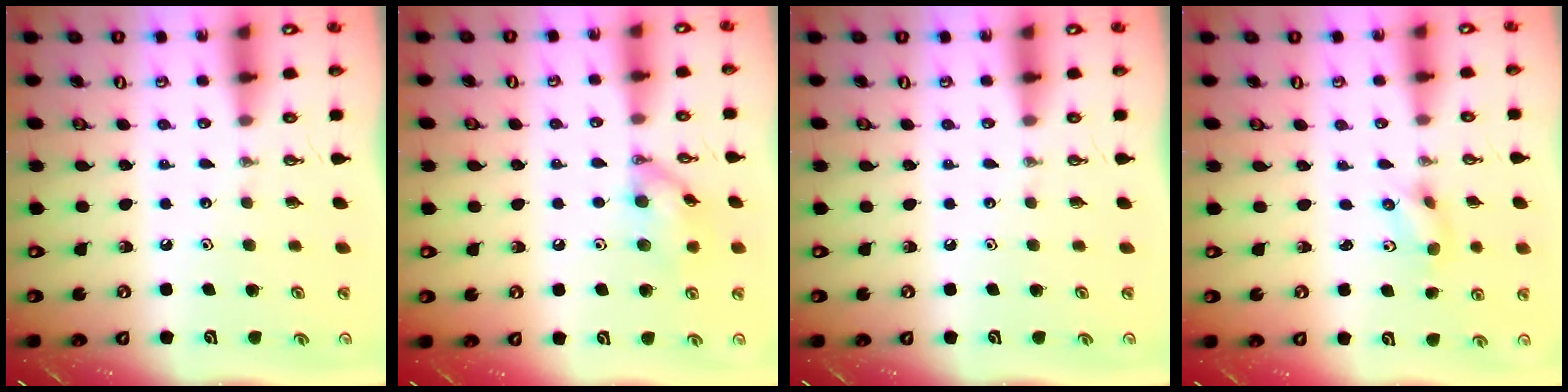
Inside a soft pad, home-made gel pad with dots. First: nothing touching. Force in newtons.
{"total": 10.9, "press": 10.9, "slide": 1.1}
{"total": 0.0}
{"total": 2.3, "press": 2.2, "slide": 0.8}